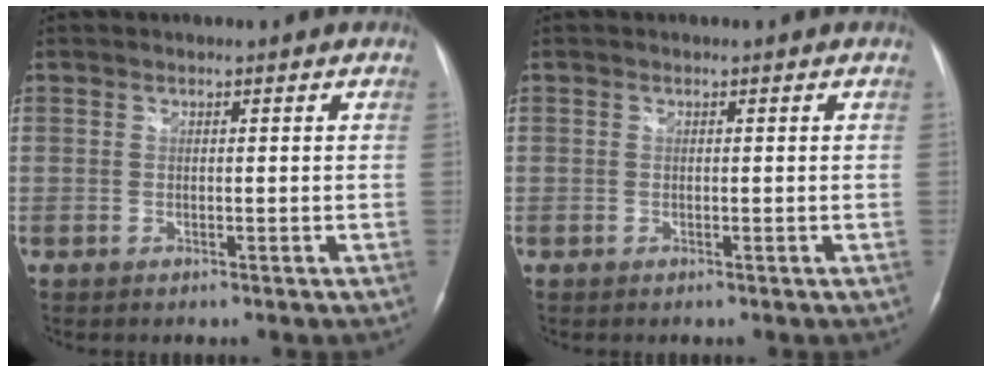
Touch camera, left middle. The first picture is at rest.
{"total": 0.0}